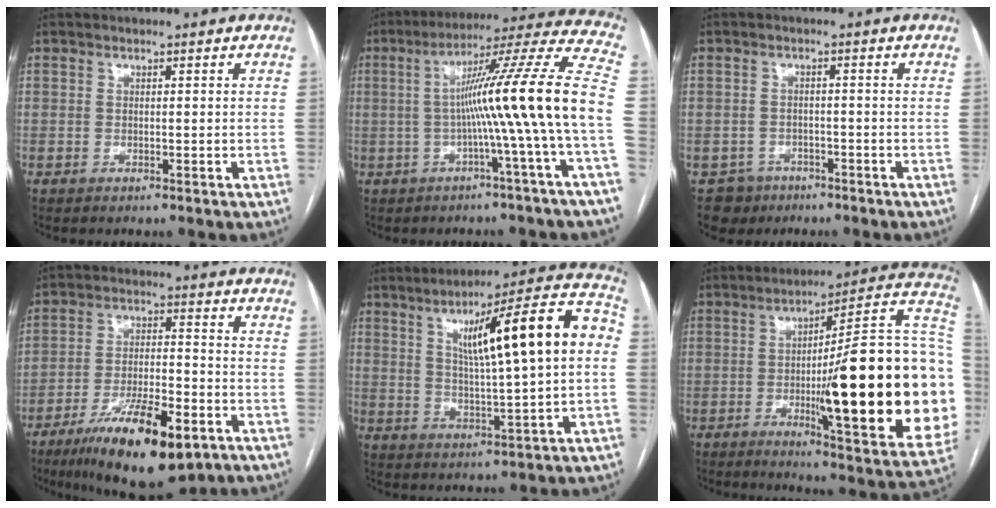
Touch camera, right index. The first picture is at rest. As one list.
[{"total": 17.4, "force": [-2.0, -2.8, 17.1], "torque": [-0.242, 0.021, -0.041]}, {"total": 3.8, "force": [-2.4, 2.9, -0.5], "torque": [0.012, 0.009, -0.038]}, {"total": 16.0, "force": [-9.2, 4.1, 12.4], "torque": [-0.209, -0.017, -0.146]}, {"total": 18.4, "force": [3.6, 1.3, 18.0], "torque": [-0.258, 0.030, 0.049]}, {"total": 31.7, "force": [-2.7, 3.6, 31.4], "torque": [-0.345, 0.011, -0.045]}]